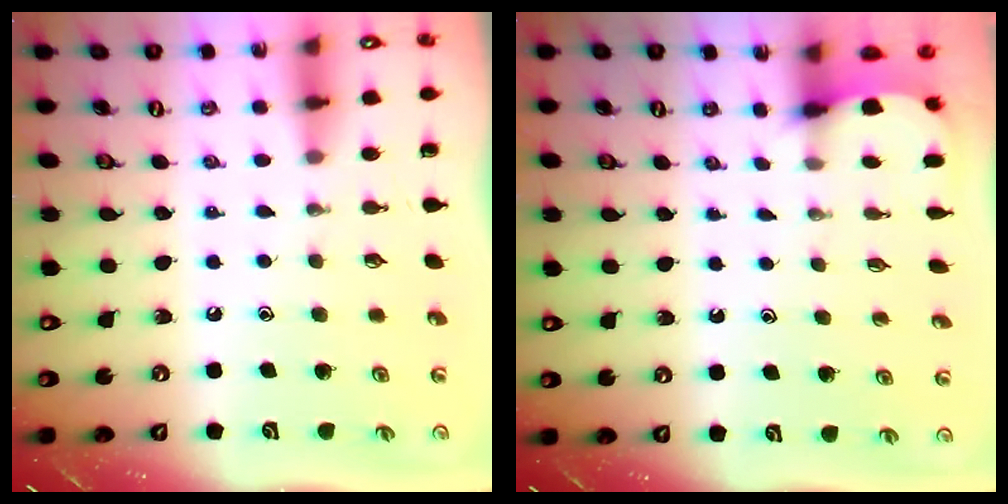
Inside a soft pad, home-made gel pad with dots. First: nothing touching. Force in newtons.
{"total": 2.6, "press": 2.6, "slide": 0.3}